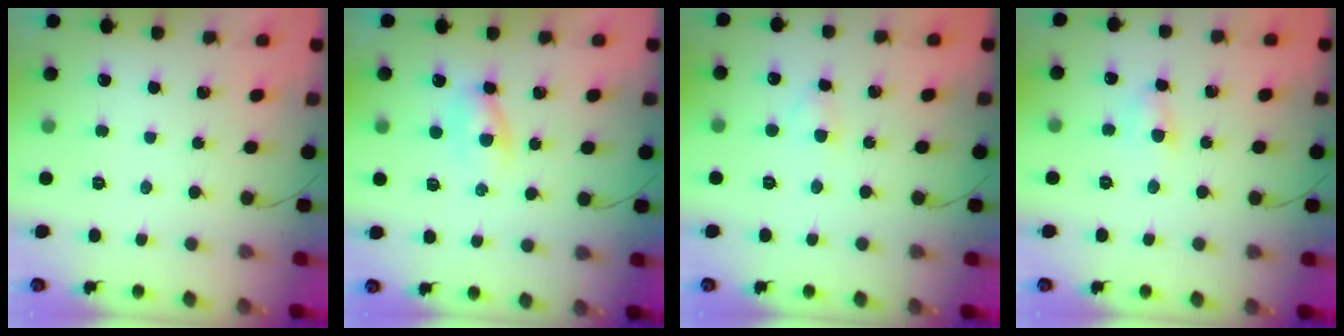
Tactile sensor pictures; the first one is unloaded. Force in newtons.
{"total": 2.3, "press": 2.2, "slide": 0.8}
{"total": 2.3, "press": 2.1, "slide": 1.0}
{"total": 4.5, "press": 4.3, "slide": 1.3}